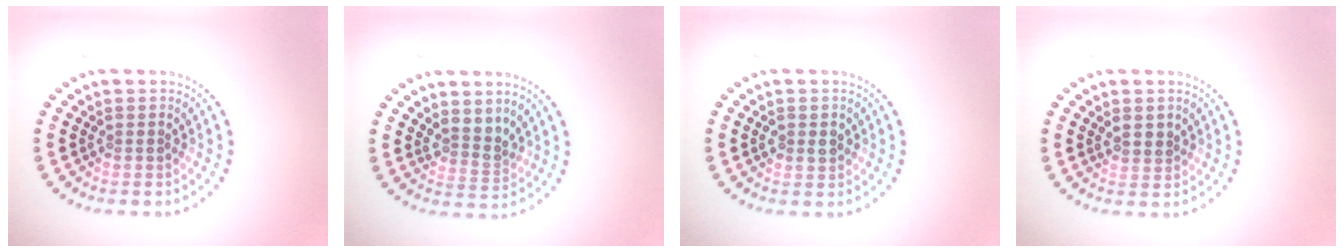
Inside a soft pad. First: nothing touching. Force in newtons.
{"total": 2.0, "press": 1.4, "slide": 1.4}
{"total": 1.4, "press": 1.3, "slide": 0.4}
{"total": 1.0, "press": 0.8, "slide": 0.5}